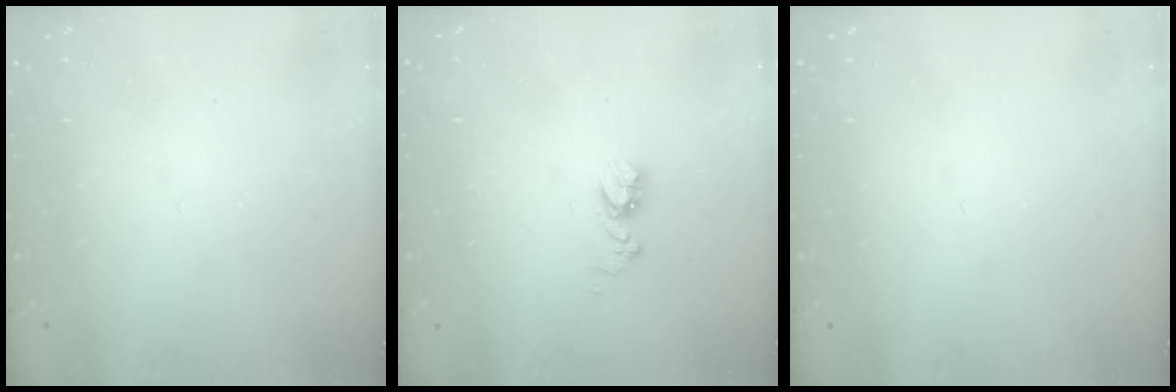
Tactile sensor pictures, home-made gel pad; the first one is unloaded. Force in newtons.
{"total": 7.1, "press": 7.1, "slide": 0.8}
{"total": 0.0}